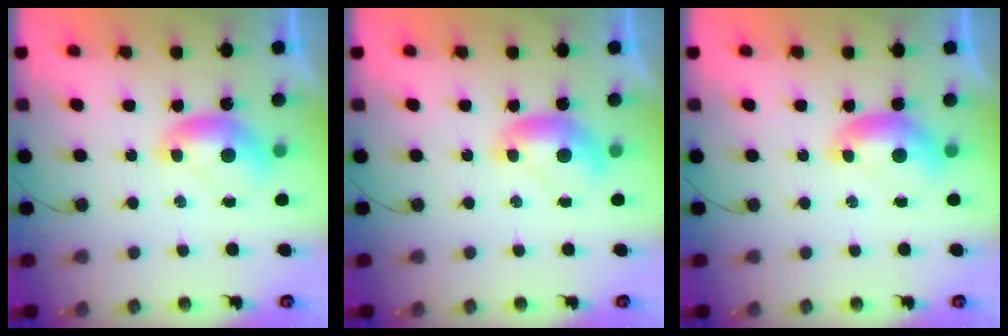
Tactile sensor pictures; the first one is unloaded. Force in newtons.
{"total": 0.0}
{"total": 0.0}